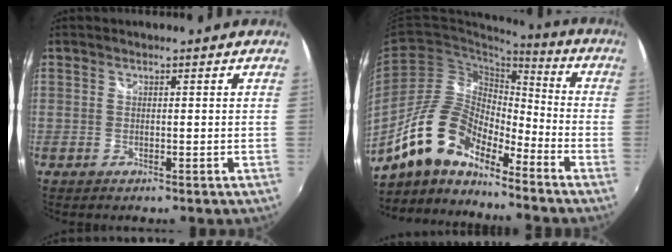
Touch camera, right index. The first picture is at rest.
{"total": 14.2, "force": [-11.1, 5.1, 7.3], "torque": [-0.144, 0.009, -0.220]}